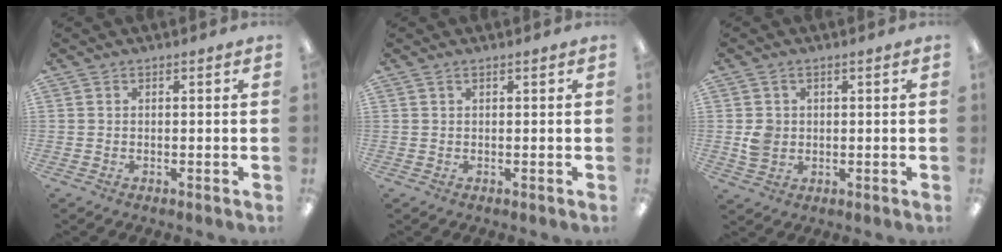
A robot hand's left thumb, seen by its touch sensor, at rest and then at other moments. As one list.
[{"total": 1.0, "force": [0.6, 0.4, 0.7], "torque": [-0.015, 0.002, 0.010]}, {"total": 4.6, "force": [0.7, 4.0, 2.3], "torque": [-0.030, 0.004, 0.013]}]